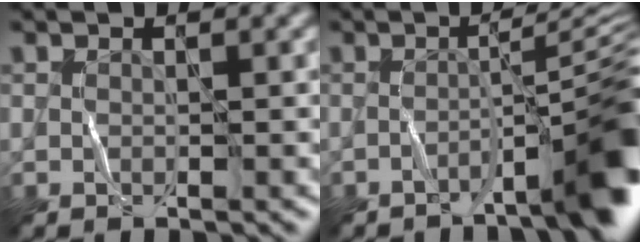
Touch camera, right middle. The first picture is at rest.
{"total": 8.2, "force": [-3.9, 1.4, 7.0], "torque": [-0.081, 0.019, -0.064]}